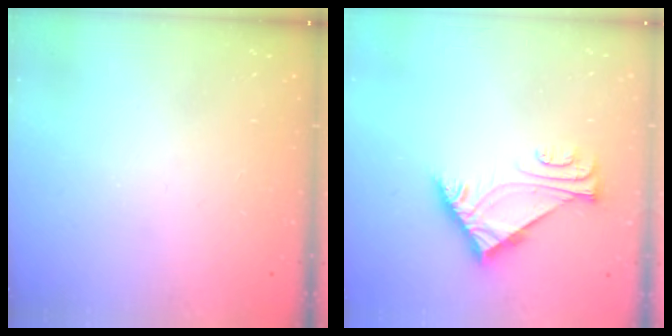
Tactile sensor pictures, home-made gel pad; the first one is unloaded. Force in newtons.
{"total": 6.4, "press": 6.3, "slide": 0.9}